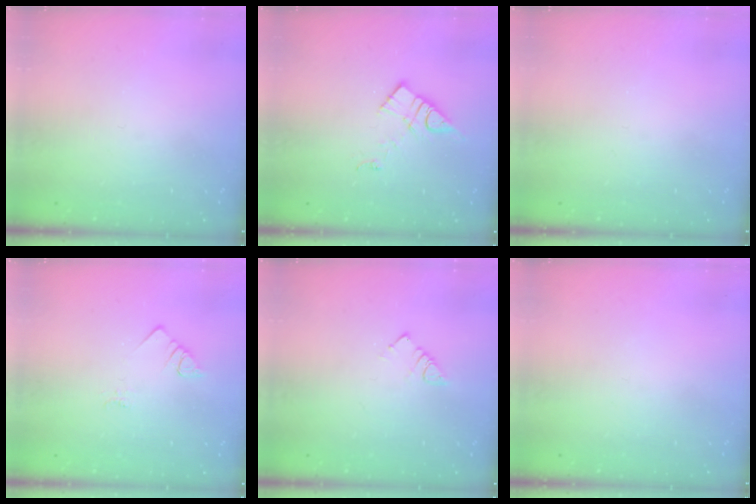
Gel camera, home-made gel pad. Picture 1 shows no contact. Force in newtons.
{"total": 9.4, "press": 9.4, "slide": 0.5}
{"total": 0.0}
{"total": 2.3, "press": 2.3, "slide": 0.4}
{"total": 2.9, "press": 2.9, "slide": 0.5}
{"total": 0.0}